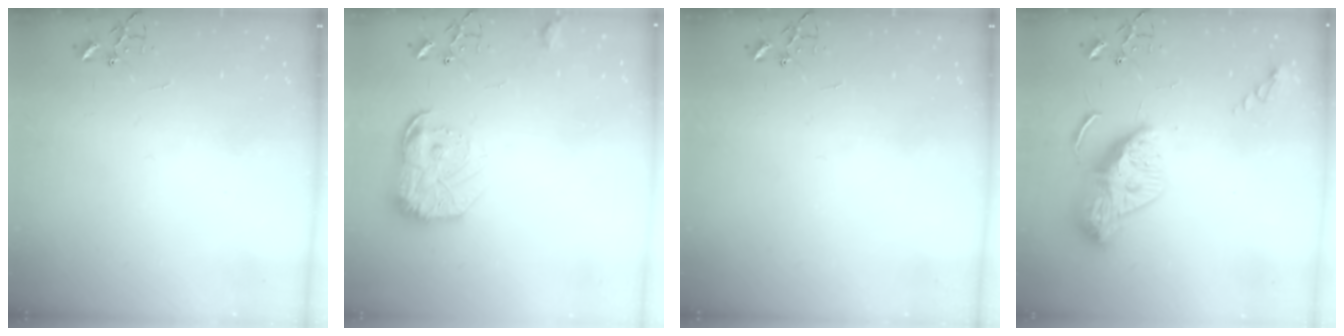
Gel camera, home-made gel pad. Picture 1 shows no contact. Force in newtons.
{"total": 14.7, "press": 14.7, "slide": 0.8}
{"total": 0.0}
{"total": 11.5, "press": 11.4, "slide": 1.1}